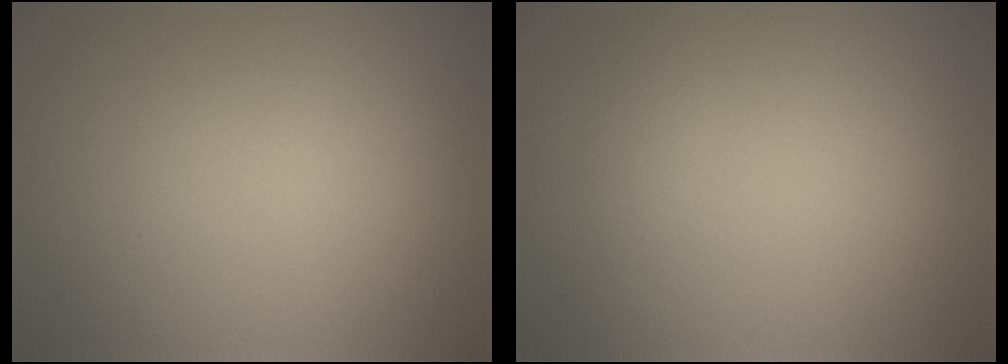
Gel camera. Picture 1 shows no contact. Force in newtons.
{"total": 0.7, "press": 0.7, "slide": 0.1}